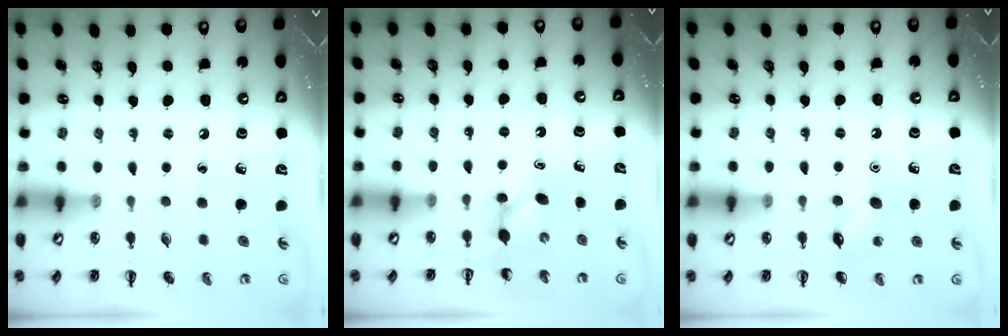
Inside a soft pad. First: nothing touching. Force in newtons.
{"total": 4.2, "press": 4.2, "slide": 0.3}
{"total": 7.2, "press": 6.9, "slide": 1.8}